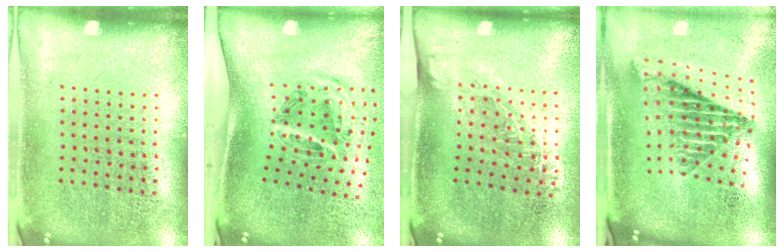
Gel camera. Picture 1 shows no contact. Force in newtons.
{"total": 2.0, "press": 1.2, "slide": 1.6}
{"total": 1.3, "press": 0.9, "slide": 0.9}
{"total": 2.6, "press": 1.6, "slide": 2.0}